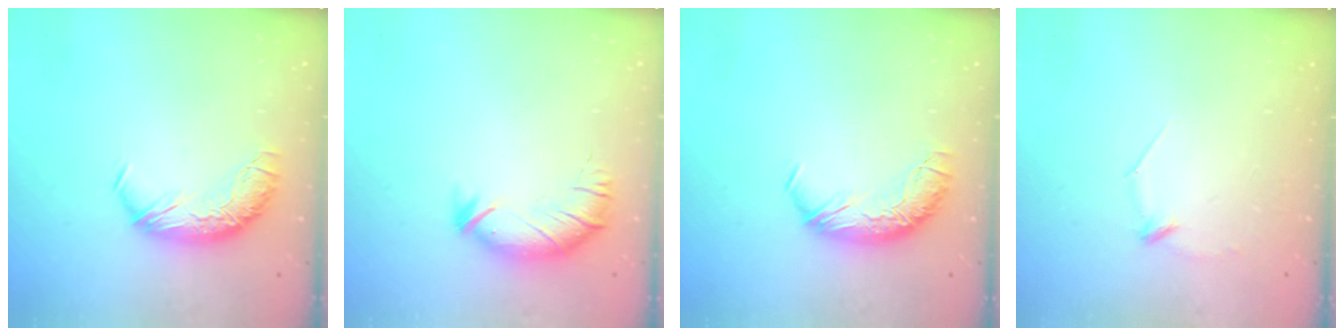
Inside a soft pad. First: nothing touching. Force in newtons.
{"total": 3.1, "press": 2.5, "slide": 1.9}
{"total": 0.0}
{"total": 7.7, "press": 7.7, "slide": 0.6}